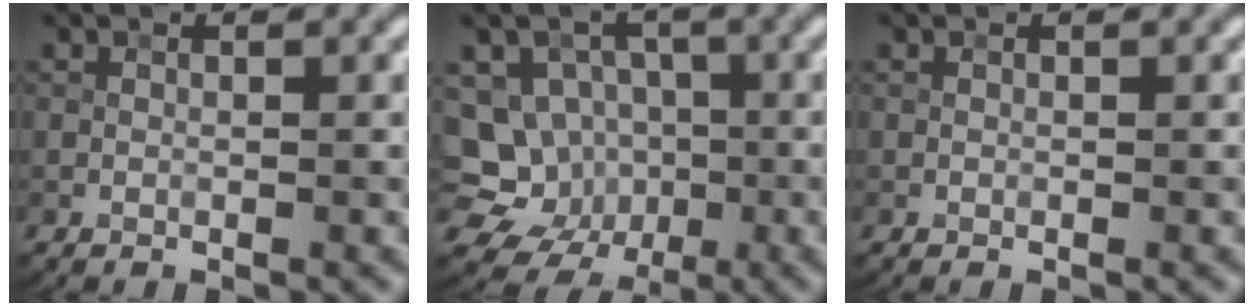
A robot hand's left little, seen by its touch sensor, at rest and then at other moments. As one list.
[{"total": 9.9, "force": [-2.2, 9.1, 3.3], "torque": [-0.058, 0.009, -0.053]}, {"total": 0.0}]